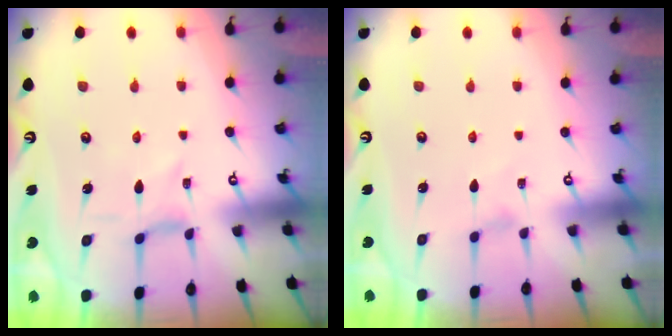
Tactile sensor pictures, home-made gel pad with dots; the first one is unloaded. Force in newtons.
{"total": 0.0}